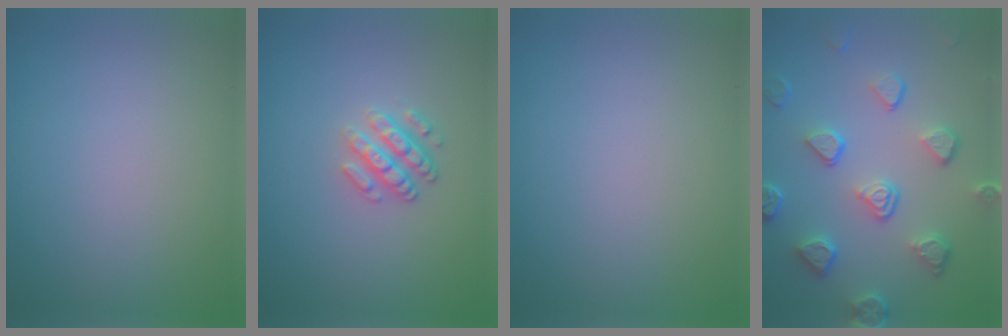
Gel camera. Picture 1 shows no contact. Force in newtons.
{"total": 2.5, "press": 2.3, "slide": 0.9}
{"total": 0.0}
{"total": 5.3, "press": 4.1, "slide": 3.3}